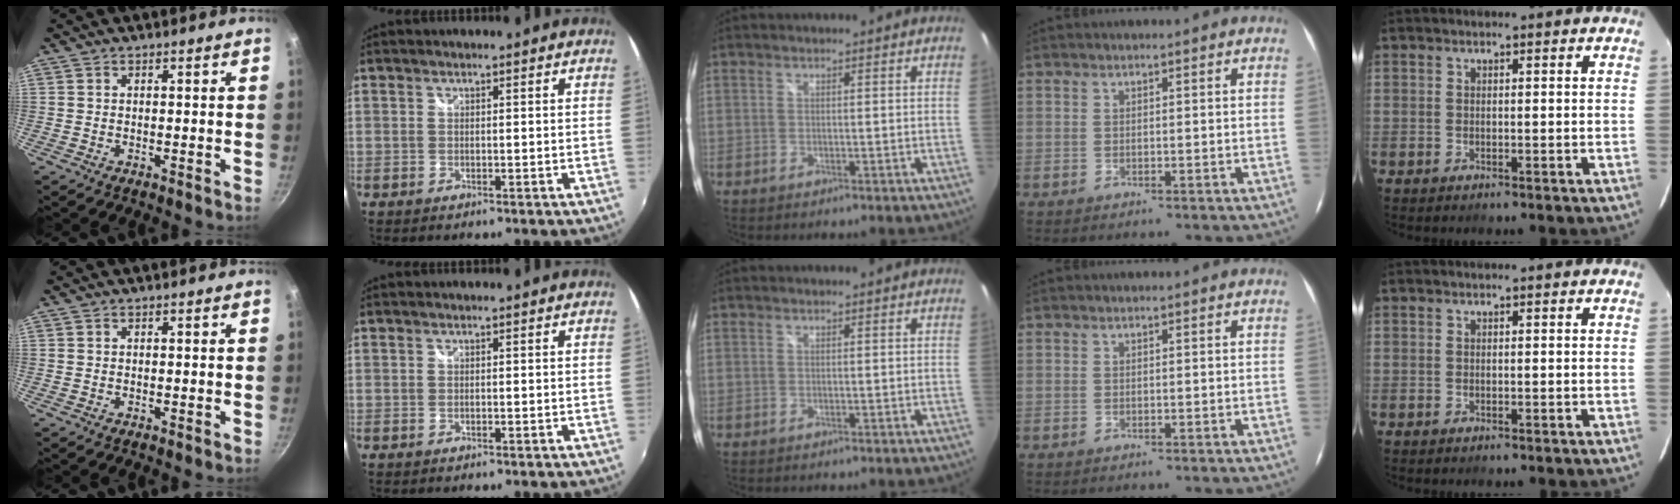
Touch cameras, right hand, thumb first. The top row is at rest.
{}